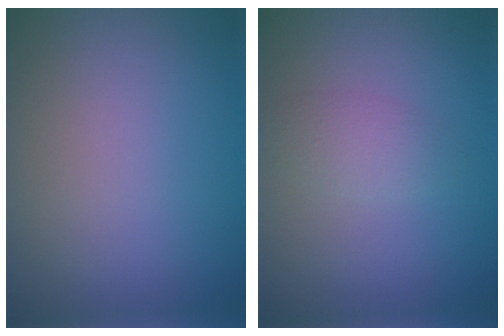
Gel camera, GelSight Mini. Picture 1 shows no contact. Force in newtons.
{"total": 2.3, "press": 2.3, "slide": 0.0}